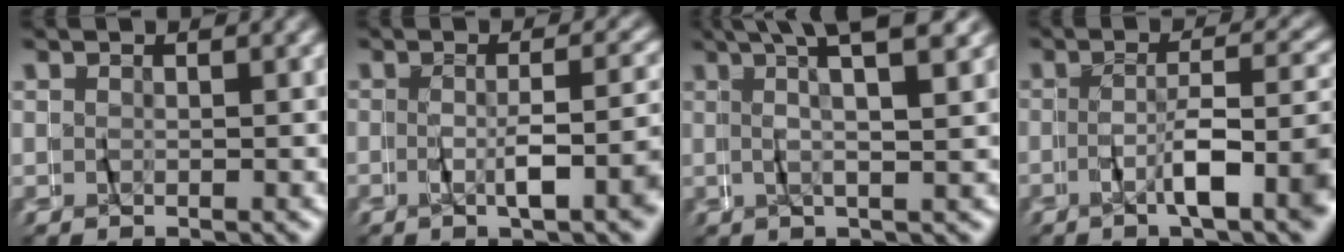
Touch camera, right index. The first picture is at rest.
{"total": 3.9, "force": [-1.8, -0.1, 3.4], "torque": [-0.056, 0.002, -0.029]}
{"total": 5.8, "force": [3.4, 0.4, 4.7], "torque": [-0.078, 0.023, 0.046]}
{"total": 5.8, "force": [-2.2, 0.8, 5.3], "torque": [-0.081, -0.002, -0.036]}